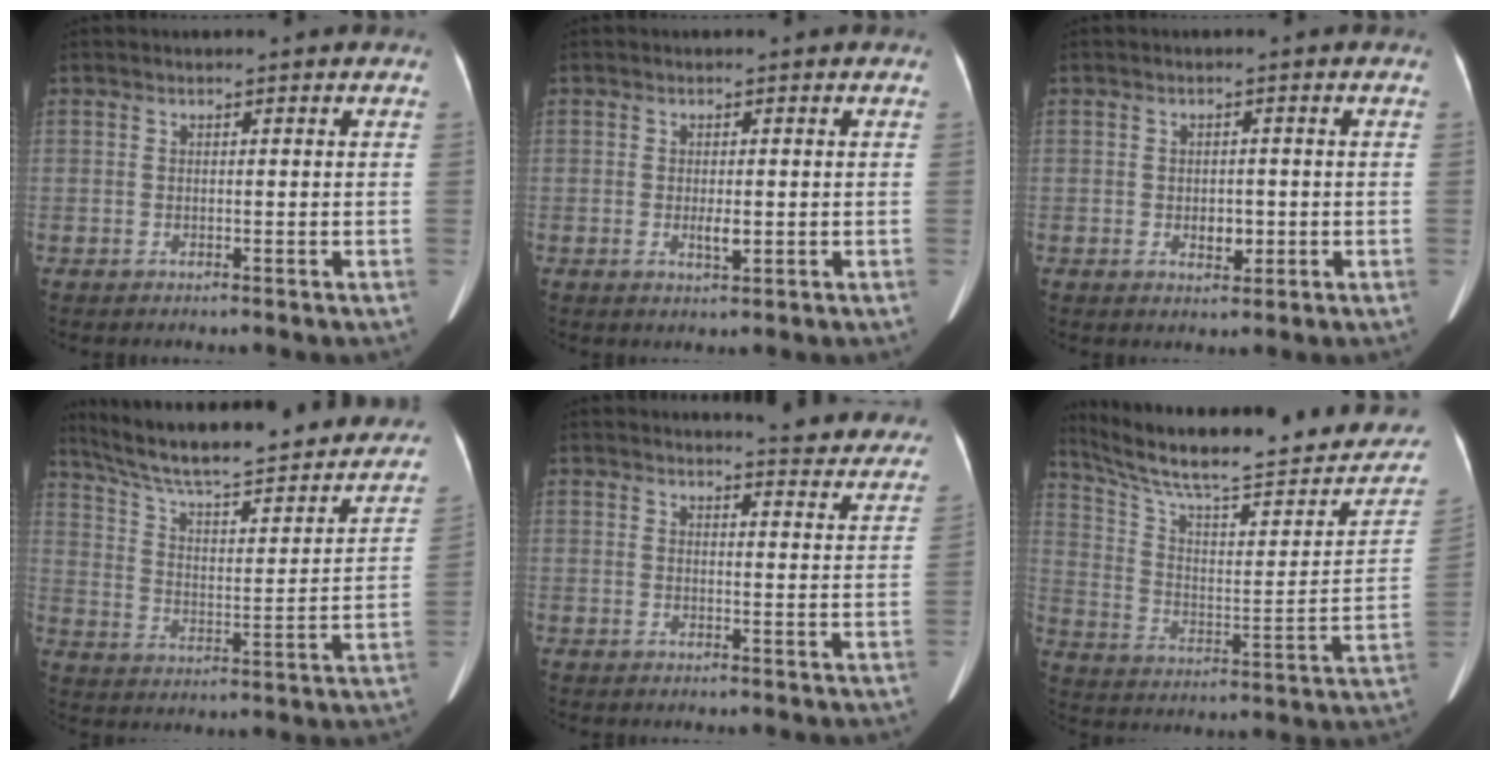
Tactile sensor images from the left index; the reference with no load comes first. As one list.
[{"total": 1.9, "force": [-0.1, 0.6, 1.8], "torque": [-0.033, -0.004, 0.000]}, {"total": 2.4, "force": [-0.4, 1.6, 1.8], "torque": [-0.028, 0.000, 0.000]}, {"total": 30.5, "force": [25.6, 5.0, 15.7], "torque": [-0.246, -0.027, 0.345]}, {"total": 12.5, "force": [12.1, 1.3, 3.1], "torque": [-0.020, -0.057, 0.116]}, {"total": 24.7, "force": [21.0, 4.1, 12.1], "torque": [-0.191, -0.014, 0.301]}]